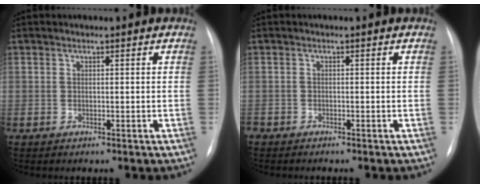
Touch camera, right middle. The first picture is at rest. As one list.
[{"total": 1.5, "force": [-1.4, 0.5, 0.3], "torque": [-0.006, -0.002, -0.023]}]